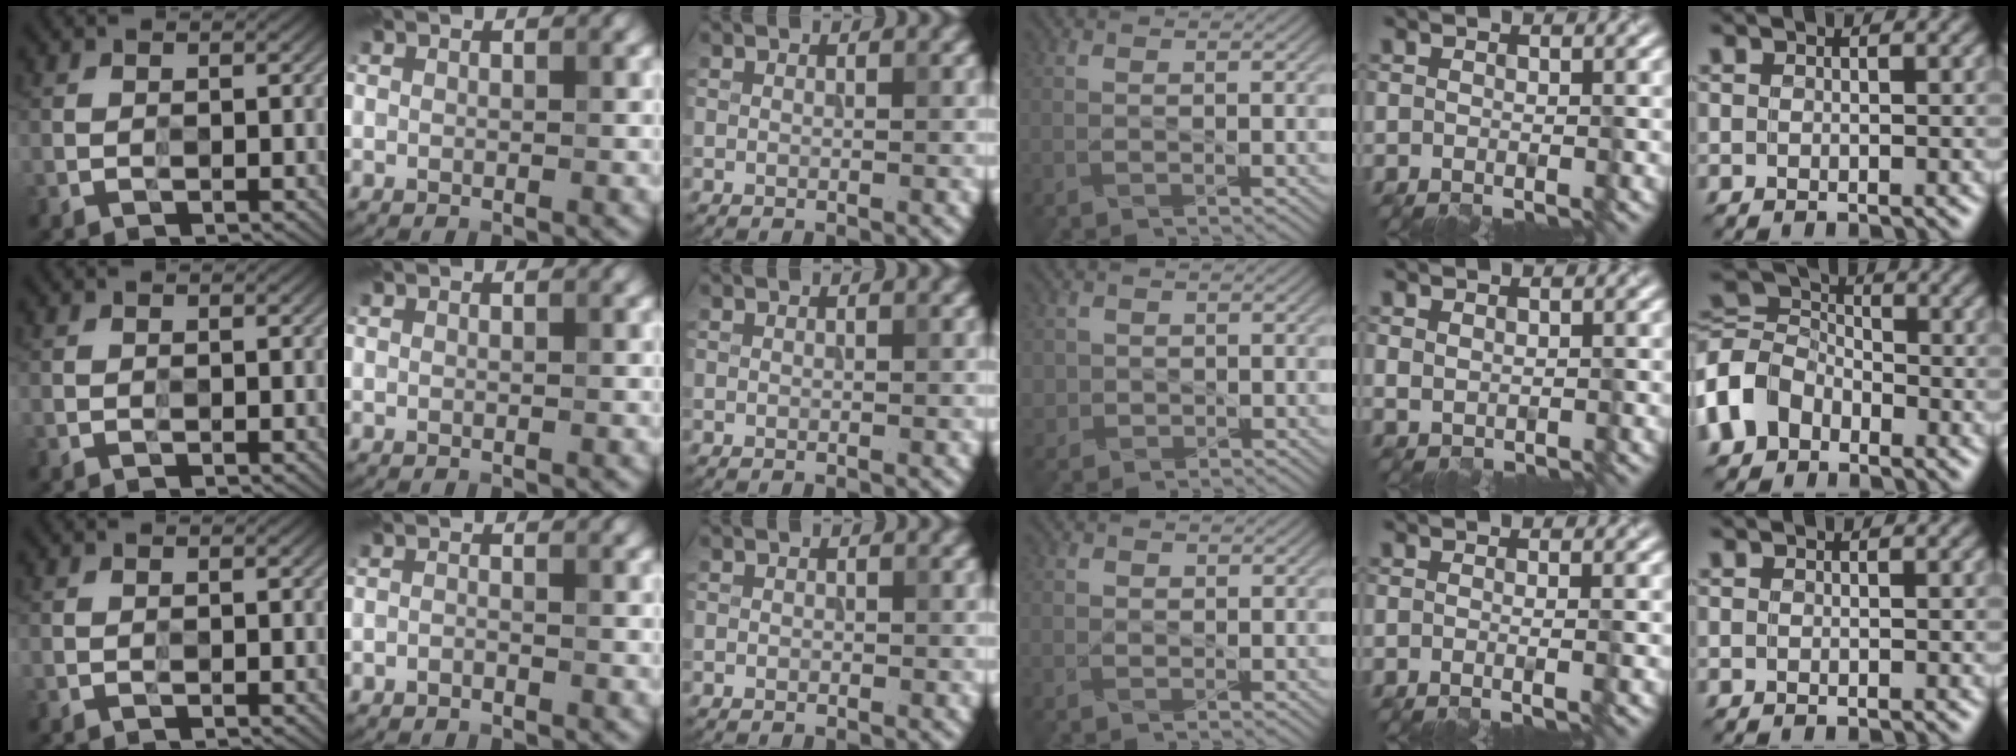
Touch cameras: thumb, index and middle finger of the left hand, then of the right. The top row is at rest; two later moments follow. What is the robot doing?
{"motion": "wipe", "object": "plastic plate"}